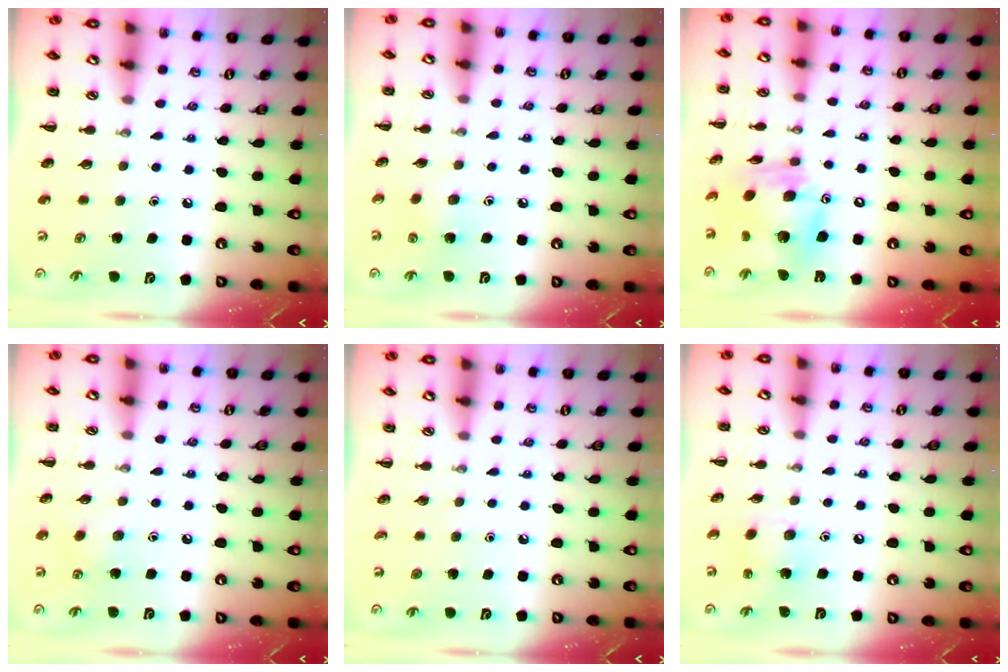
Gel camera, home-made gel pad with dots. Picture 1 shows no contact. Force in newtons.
{"total": 3.7, "press": 3.5, "slide": 1.0}
{"total": 14.0, "press": 13.4, "slide": 3.9}
{"total": 6.8, "press": 6.7, "slide": 0.9}
{"total": 0.0}
{"total": 2.9, "press": 2.8, "slide": 0.5}